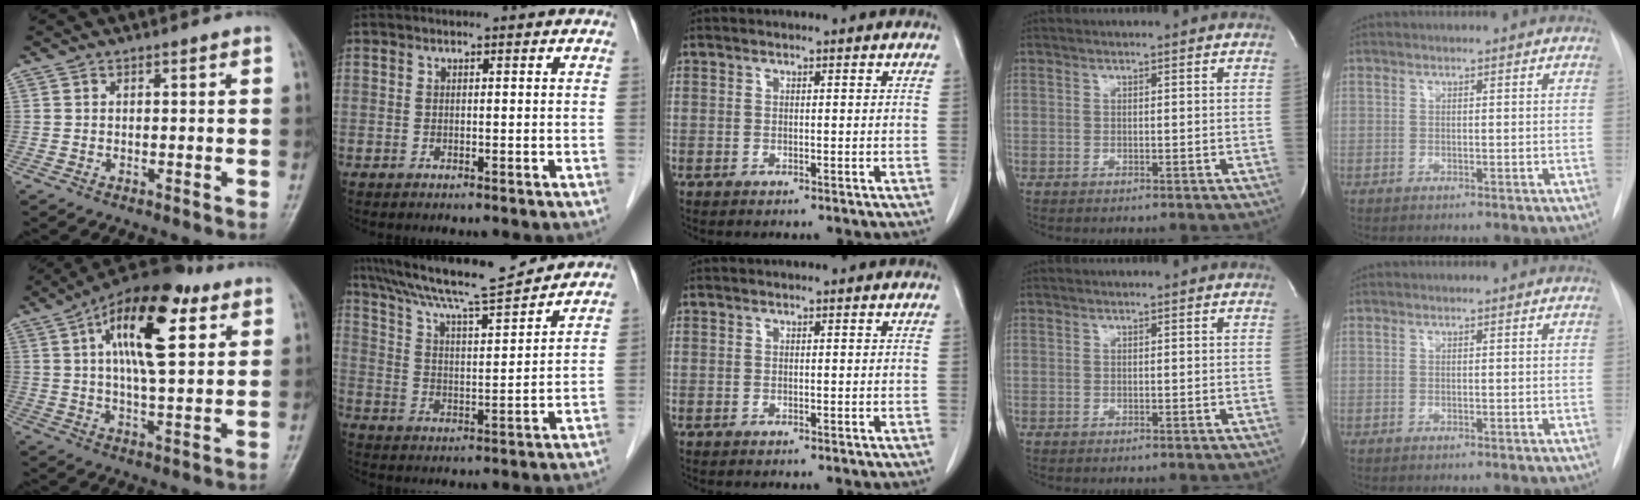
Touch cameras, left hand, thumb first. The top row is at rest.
{"thumb": {"total": 19.2, "force": [7.4, 7.6, 16.0], "torque": [-0.240, -0.006, 0.112]}, "index": {"total": 15.8, "force": [14.2, 0.5, 7.0], "torque": [-0.125, 0.010, 0.229]}}